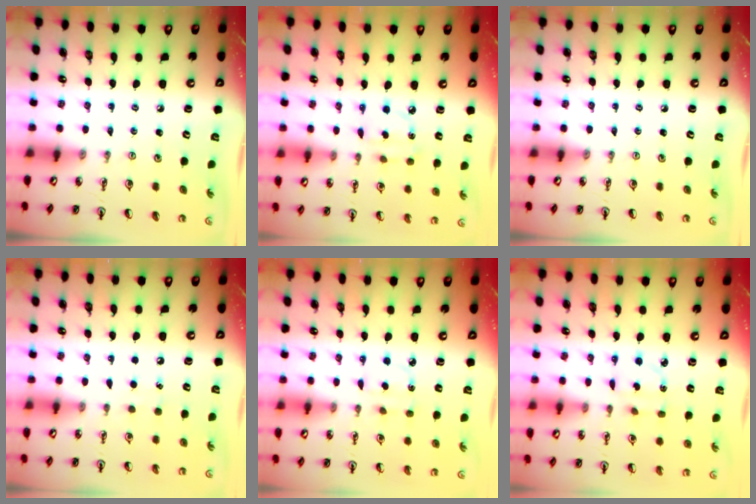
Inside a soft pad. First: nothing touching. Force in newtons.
{"total": 2.9, "press": 2.8, "slide": 0.5}
{"total": 0.0}
{"total": 5.8, "press": 5.7, "slide": 0.7}
{"total": 3.5, "press": 3.5, "slide": 0.4}
{"total": 3.4, "press": 3.4, "slide": 0.8}